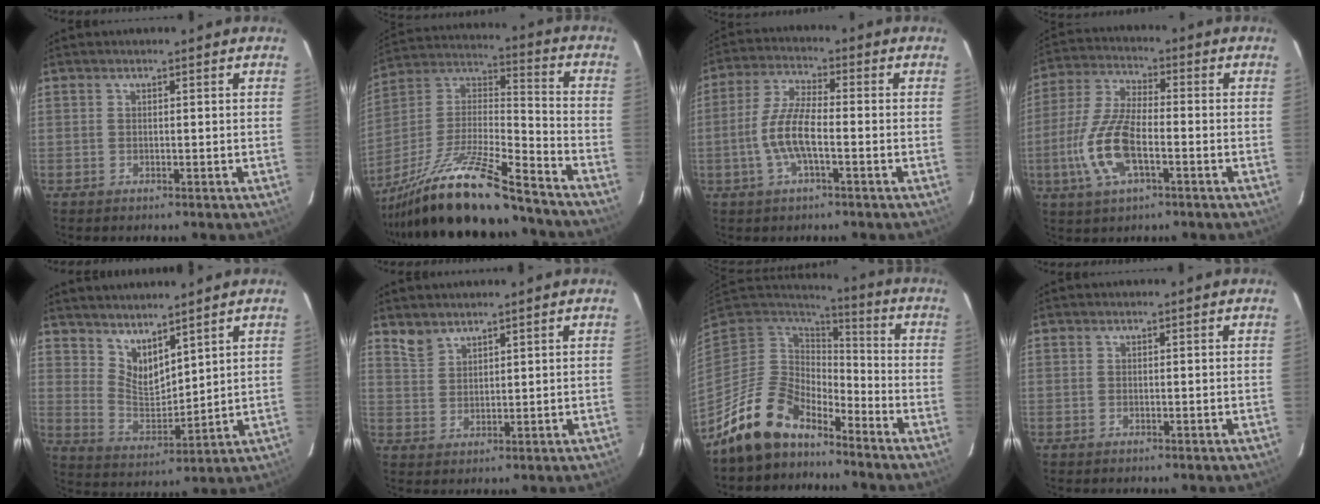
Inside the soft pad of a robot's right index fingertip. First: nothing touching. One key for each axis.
{"total": 23.0, "fx": -18.0, "fy": 3.9, "fz": 13.9, "tx": -0.267, "ty": -0.016, "tz": -0.307}
{"total": 8.2, "fx": -2.4, "fy": 2.1, "fz": 7.6, "tx": -0.161, "ty": 0.004, "tz": -0.048}
{"total": 12.7, "fx": -4.0, "fy": 4.6, "fz": 11.1, "tx": -0.245, "ty": -0.002, "tz": -0.081}
{"total": 8.2, "fx": 6.5, "fy": 3.0, "fz": 4.0, "tx": -0.069, "ty": -0.006, "tz": 0.132}
{"total": 3.6, "fx": 3.1, "fy": 1.5, "fz": 0.8, "tx": -0.015, "ty": 0.007, "tz": 0.067}
{"total": 13.6, "fx": -10.9, "fy": 6.3, "fz": 5.4, "tx": -0.123, "ty": 0.009, "tz": -0.197}
{"total": 0.0}